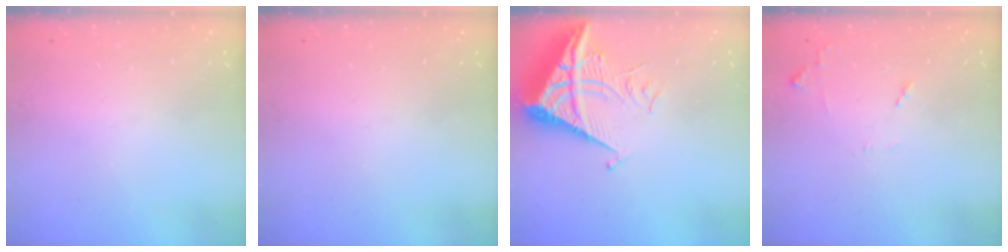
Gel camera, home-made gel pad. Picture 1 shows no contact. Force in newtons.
{"total": 0.0}
{"total": 8.5, "press": 8.5, "slide": 0.8}
{"total": 6.8, "press": 6.8, "slide": 0.9}